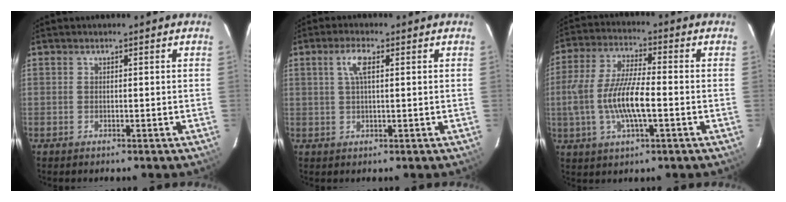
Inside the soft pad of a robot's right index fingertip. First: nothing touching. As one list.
[{"total": 3.7, "force": [1.2, 1.0, 3.3], "torque": [-0.067, 0.007, 0.023]}, {"total": 12.3, "force": [-2.3, 3.3, 11.6], "torque": [-0.239, 0.000, -0.045]}]